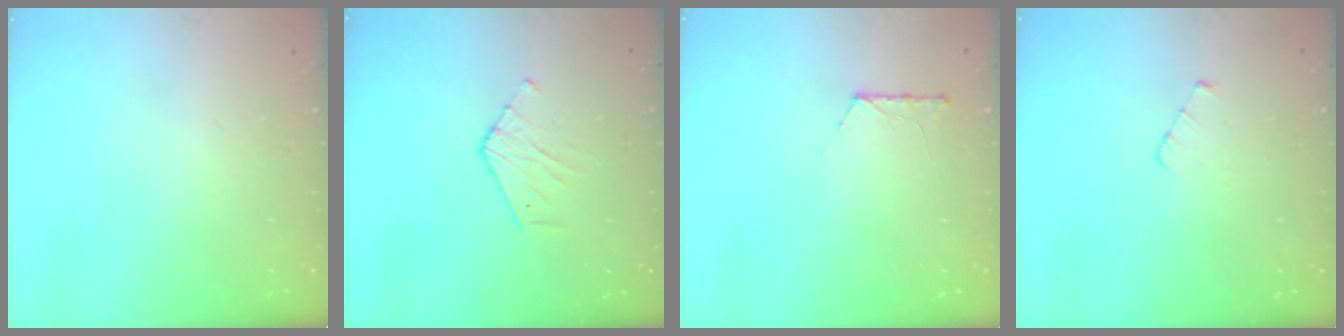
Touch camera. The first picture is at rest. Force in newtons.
{"total": 5.1, "press": 5.0, "slide": 0.5}
{"total": 6.0, "press": 6.0, "slide": 0.7}
{"total": 2.4, "press": 2.4, "slide": 0.3}